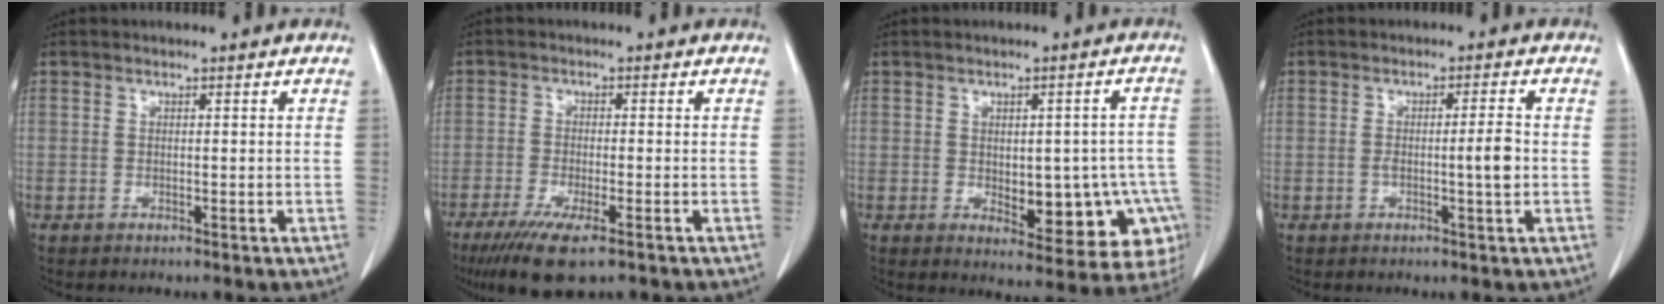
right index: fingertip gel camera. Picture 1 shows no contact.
{"total": 8.4, "force": [-5.6, 1.4, 6.1], "torque": [-0.105, -0.022, -0.089]}
{"total": 13.7, "force": [-3.6, 6.6, 11.5], "torque": [-0.099, 0.020, -0.028]}
{"total": 3.5, "force": [-0.6, -0.1, 3.4], "torque": [-0.057, -0.001, -0.009]}